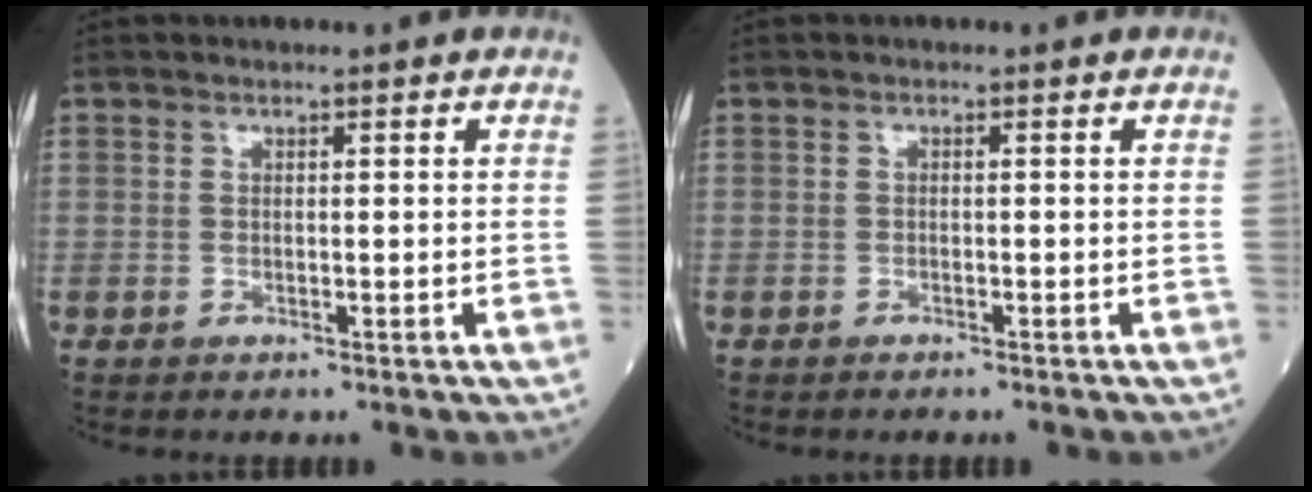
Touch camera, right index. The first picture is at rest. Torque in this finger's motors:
{"motor_torque": [-0.12, -0.02, 0.04, -0.01]}